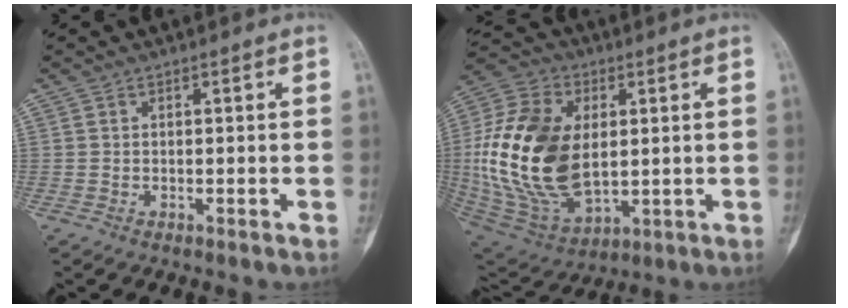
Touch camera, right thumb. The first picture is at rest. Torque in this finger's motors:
{"motor_torque": [2.28, 2.32, 0.87, -1.07, 0.37]}